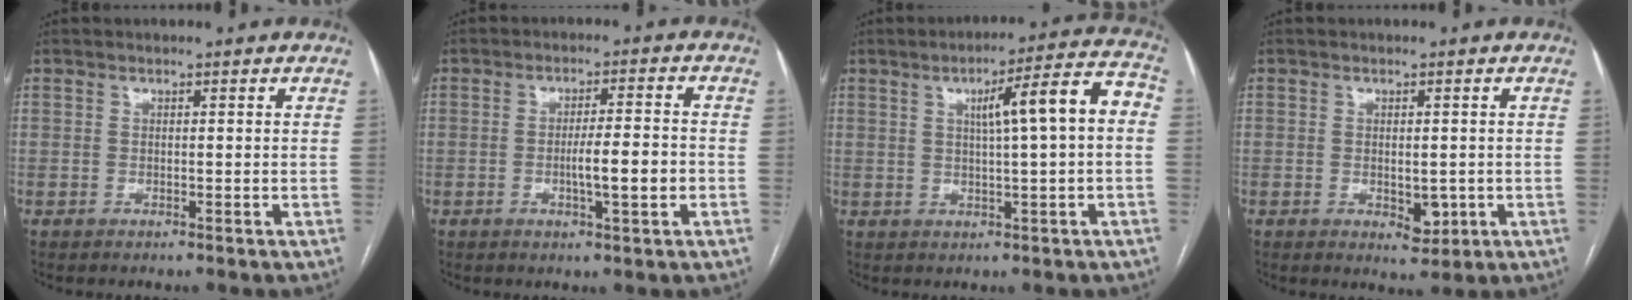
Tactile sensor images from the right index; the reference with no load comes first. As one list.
[{"total": 5.9, "force": [-1.5, 0.5, 5.7], "torque": [-0.095, 0.000, -0.021]}, {"total": 10.4, "force": [1.3, 0.5, 10.4], "torque": [-0.144, 0.029, 0.015]}, {"total": 3.5, "force": [-0.7, 2.0, 2.8], "torque": [-0.035, -0.006, 0.000]}]